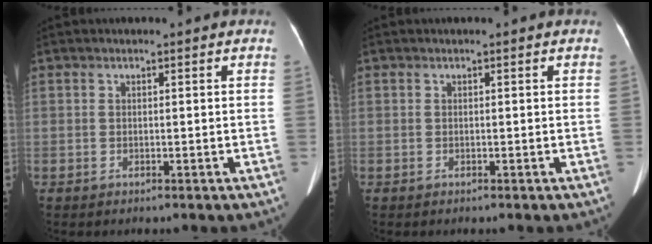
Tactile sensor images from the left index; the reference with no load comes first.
{"total": 0.0}